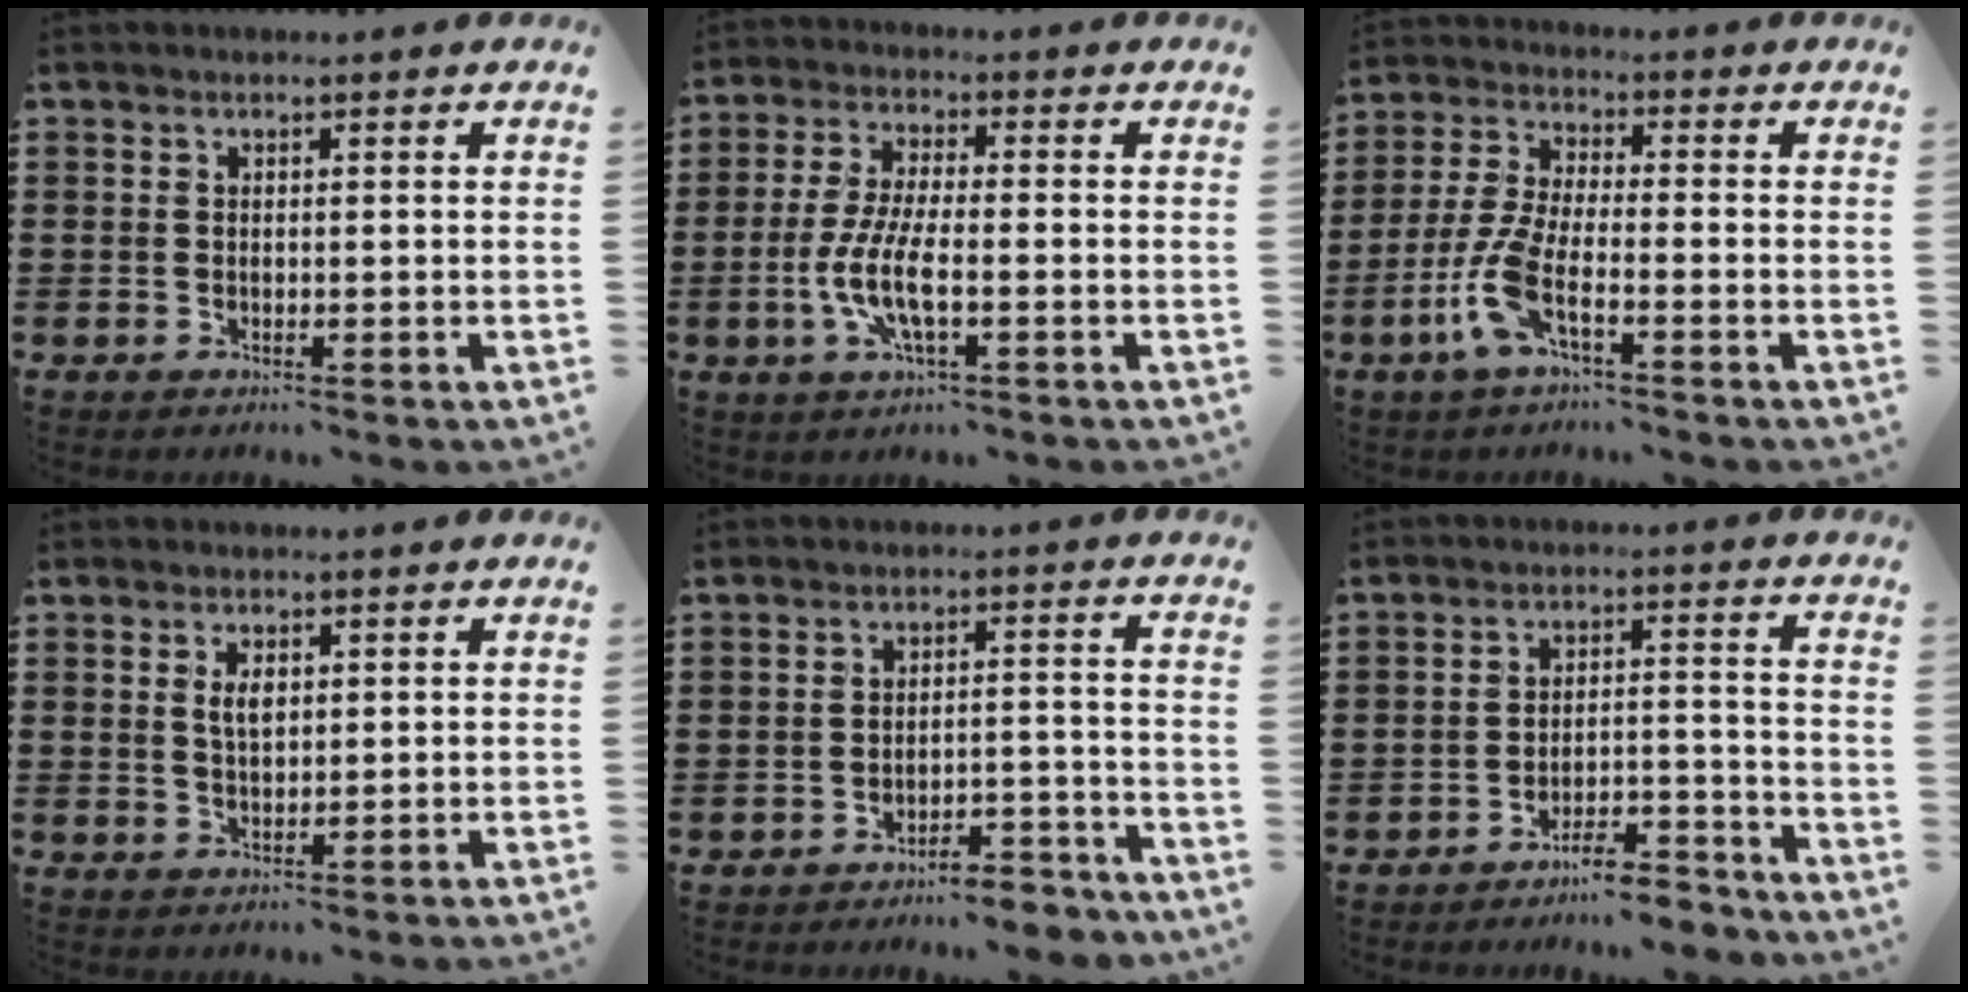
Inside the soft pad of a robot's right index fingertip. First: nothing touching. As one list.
[{"total": 7.2, "force": [-2.4, 1.9, 6.6], "torque": [-0.144, -0.011, -0.050]}, {"total": 7.7, "force": [-3.9, 1.6, 6.4], "torque": [-0.169, -0.019, -0.080]}, {"total": 2.8, "force": [0.9, 1.3, 2.4], "torque": [-0.050, 0.005, 0.014]}, {"total": 4.8, "force": [-4.6, 0.4, 1.2], "torque": [-0.022, 0.004, -0.092]}, {"total": 5.8, "force": [-5.5, 0.7, 1.7], "torque": [-0.027, 0.009, -0.106]}]